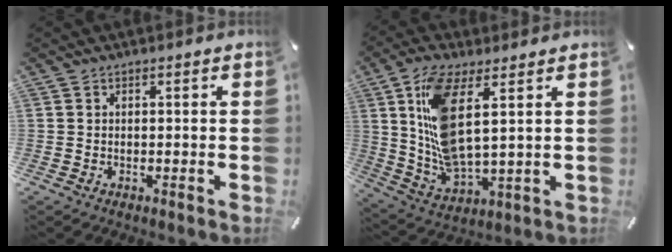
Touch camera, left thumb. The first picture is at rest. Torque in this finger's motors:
{"motor_torque": [0.90, 0.44, 1.63, -0.28, 0.30]}